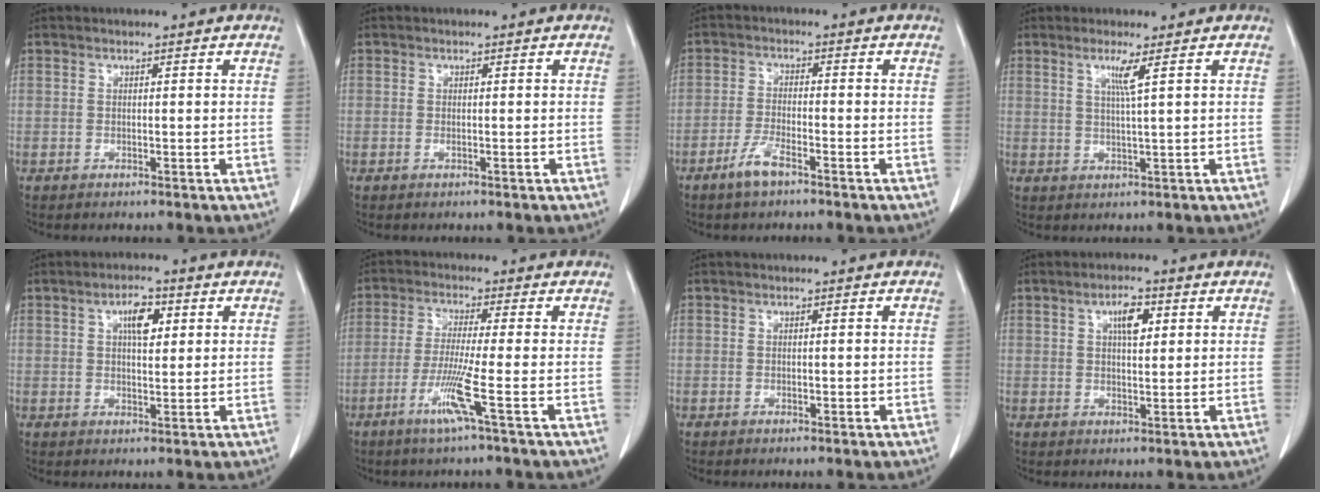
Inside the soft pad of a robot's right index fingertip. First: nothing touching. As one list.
[{"total": 0.7, "force": [-0.2, 0.1, 0.6], "torque": [-0.014, -0.003, 0.000]}, {"total": 4.1, "force": [-2.9, 0.7, 2.8], "torque": [-0.063, -0.003, -0.058]}, {"total": 3.0, "force": [1.3, -0.9, 2.5], "torque": [-0.052, -0.006, 0.028]}, {"total": 4.5, "force": [1.7, 1.8, 3.8], "torque": [-0.062, 0.005, 0.026]}, {"total": 6.8, "force": [-3.0, -1.5, 5.9], "torque": [-0.117, -0.021, -0.065]}, {"total": 0.5, "force": [-0.1, 0.3, 0.5], "torque": [-0.009, -0.001, 0.000]}, {"total": 4.2, "force": [1.6, 1.5, 3.6], "torque": [-0.060, 0.002, 0.025]}]